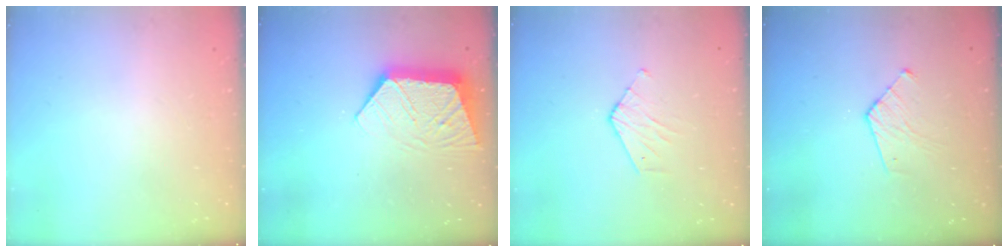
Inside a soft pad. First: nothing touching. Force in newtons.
{"total": 10.6, "press": 10.5, "slide": 0.5}
{"total": 5.1, "press": 5.0, "slide": 0.5}
{"total": 6.6, "press": 6.6, "slide": 0.4}